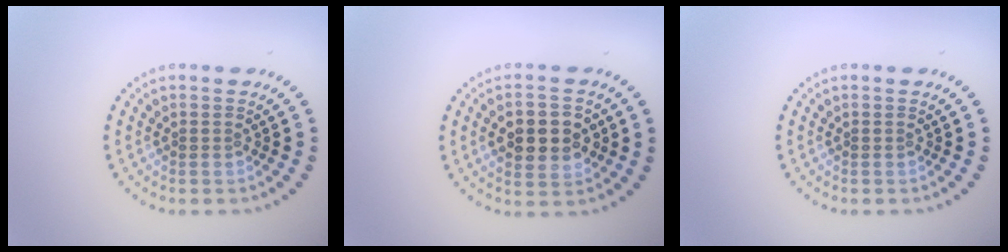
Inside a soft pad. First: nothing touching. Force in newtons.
{"total": 5.1, "press": 5.0, "slide": 0.3}
{"total": 0.0}